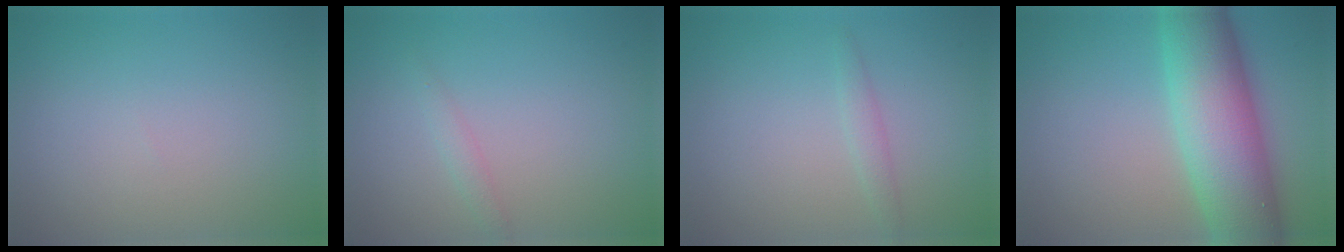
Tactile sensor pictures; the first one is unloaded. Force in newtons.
{"total": 1.0, "press": 1.0, "slide": 0.0}
{"total": 1.2, "press": 1.2, "slide": 0.0}
{"total": 12.1, "press": 12.0, "slide": 0.4}